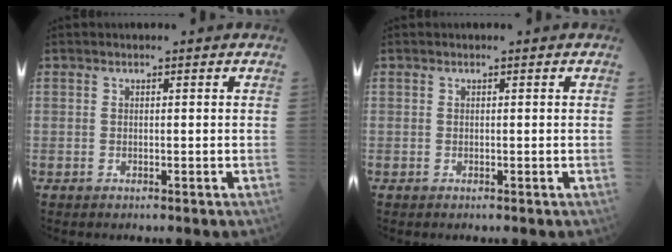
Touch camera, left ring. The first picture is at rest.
{"total": 0.0}